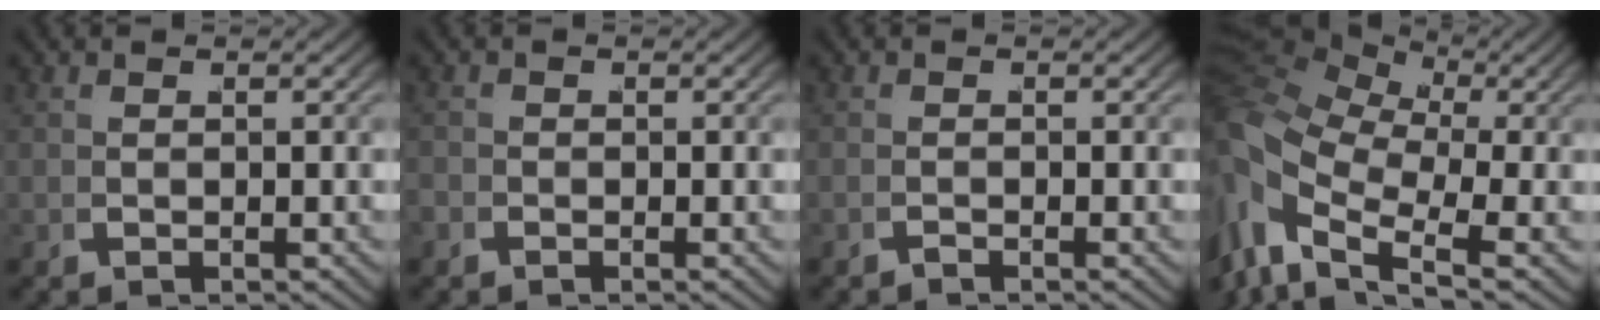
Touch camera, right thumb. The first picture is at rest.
{"total": 1.4, "force": [-0.6, 1.2, 0.2], "torque": [-0.003, 0.004, -0.020]}
{"total": 0.9, "force": [-0.5, -0.6, -0.6], "torque": [0.017, 0.006, -0.018]}
{"total": 9.1, "force": [-0.1, 6.5, 6.4], "torque": [-0.149, -0.027, 0.000]}